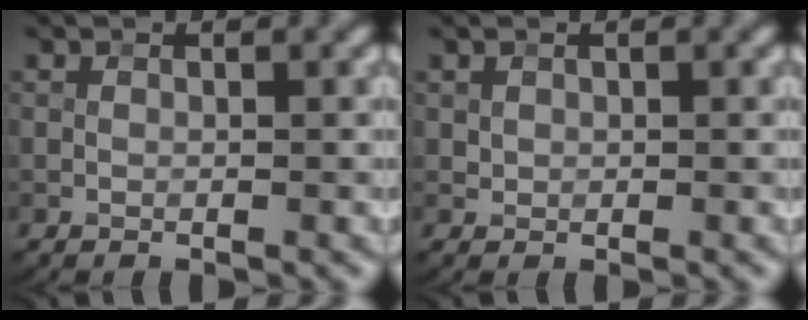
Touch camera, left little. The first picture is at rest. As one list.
[{"total": 0.7, "force": [0.3, 0.6, 0.2], "torque": [-0.005, -0.004, 0.011]}]